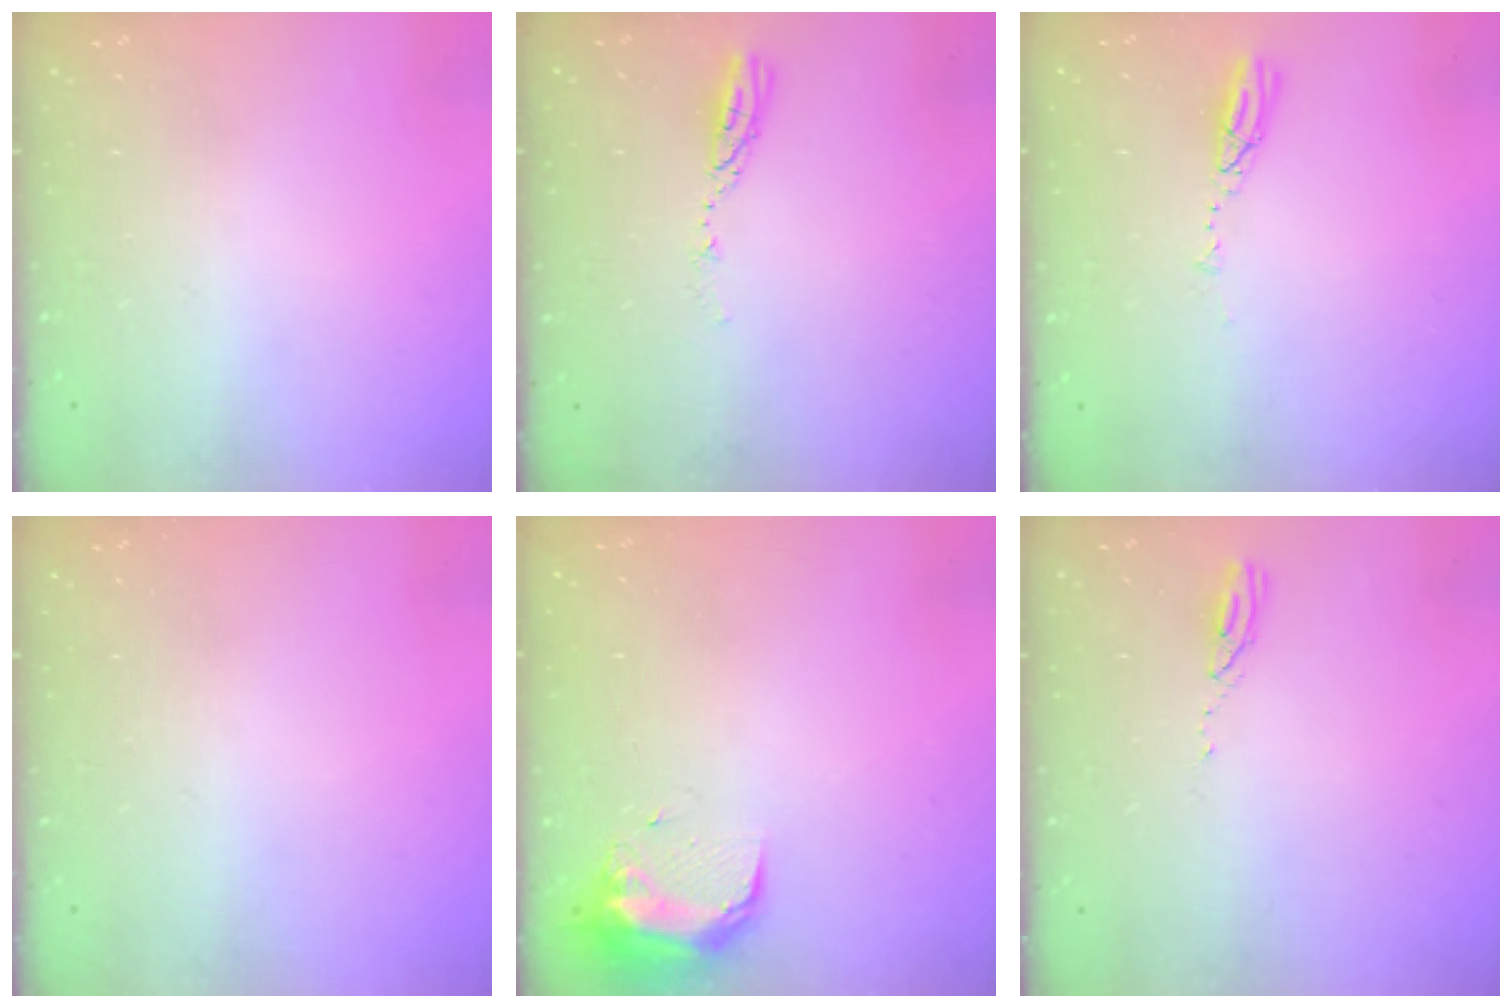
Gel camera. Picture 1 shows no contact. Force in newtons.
{"total": 4.0, "press": 3.9, "slide": 0.5}
{"total": 3.7, "press": 3.7, "slide": 0.4}
{"total": 0.0}
{"total": 9.7, "press": 9.7, "slide": 0.7}
{"total": 3.4, "press": 3.3, "slide": 0.3}